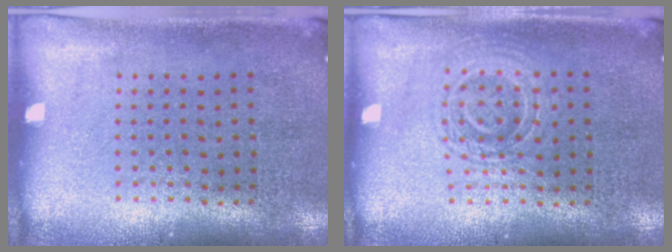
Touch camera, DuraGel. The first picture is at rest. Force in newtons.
{"total": 1.4, "press": 1.3, "slide": 0.3}